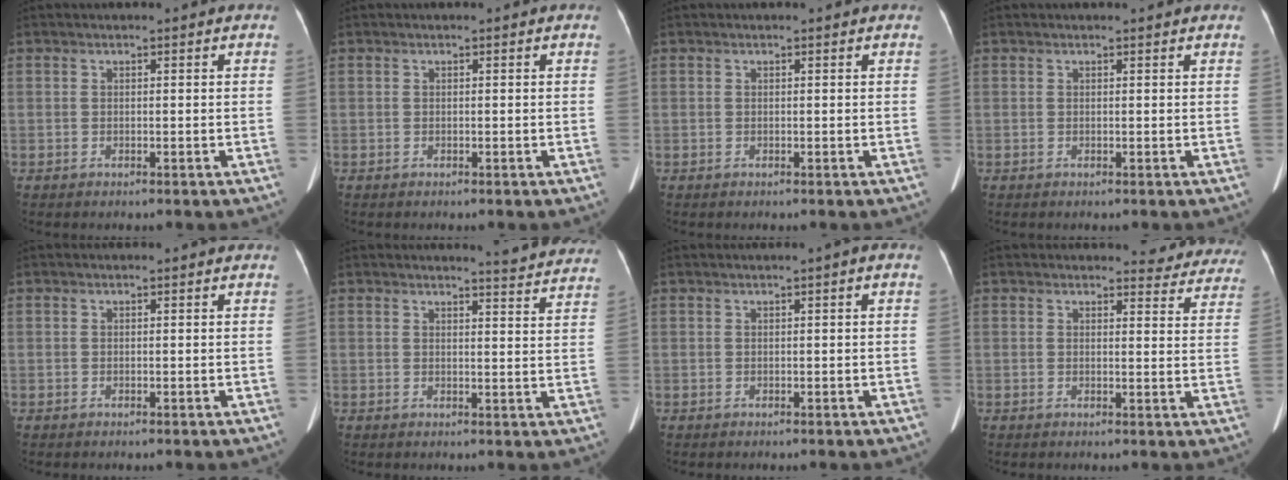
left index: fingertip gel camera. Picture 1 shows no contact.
{"total": 0.0}
{"total": 0.0}
{"total": 1.3, "force": [1.2, 0.1, 0.3], "torque": [-0.010, 0.006, 0.014]}
{"total": 0.0}
{"total": 8.7, "force": [8.6, 0.0, 1.5], "torque": [-0.015, -0.031, 0.079]}
{"total": 0.8, "force": [0.1, -0.1, 0.8], "torque": [-0.011, 0.003, 0.002]}
{"total": 8.2, "force": [7.9, 2.1, 0.5], "torque": [0.025, -0.028, 0.060]}